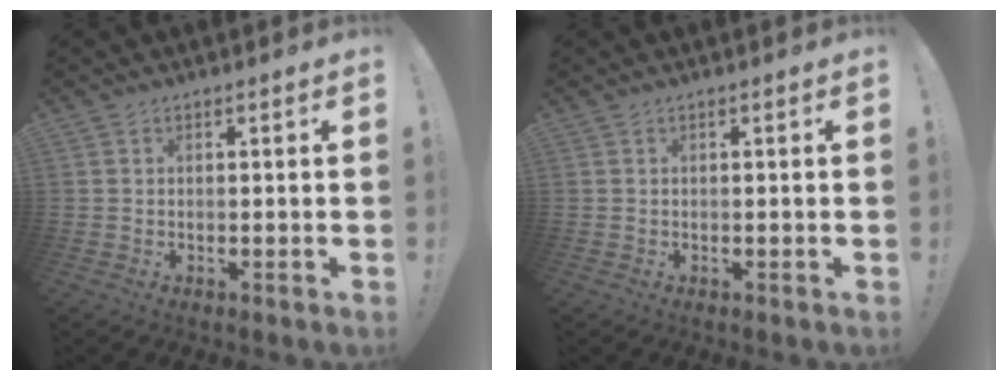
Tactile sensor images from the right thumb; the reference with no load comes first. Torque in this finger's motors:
{"motor_torque": [0.00, 0.00, 0.00, 0.00, 0.00]}